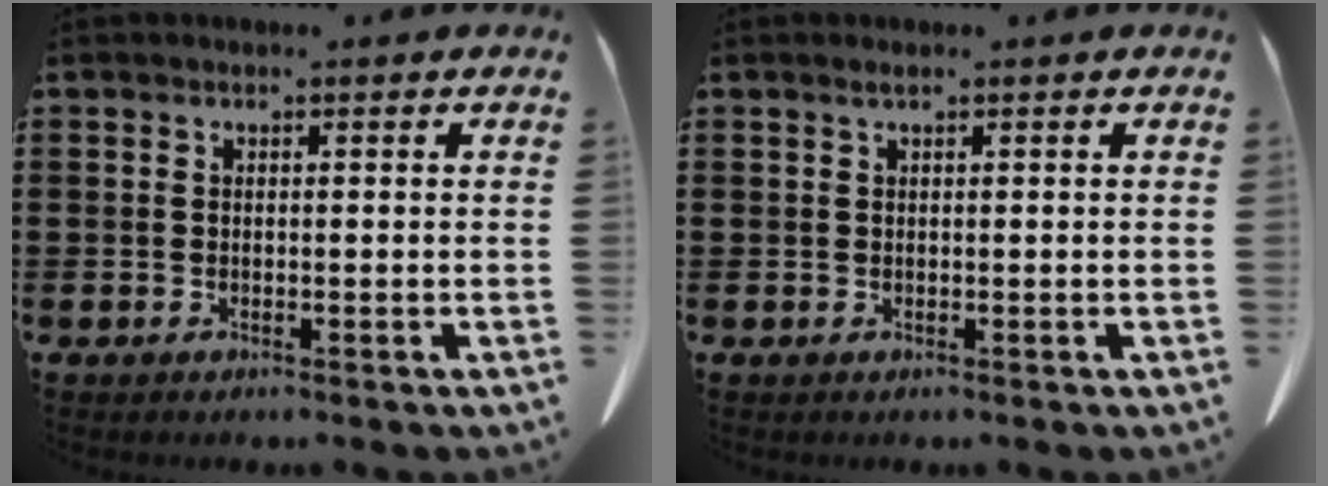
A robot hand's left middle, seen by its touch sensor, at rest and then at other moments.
{"total": 0.7, "force": [0.4, 0.0, 0.6], "torque": [-0.011, 0.000, 0.007]}